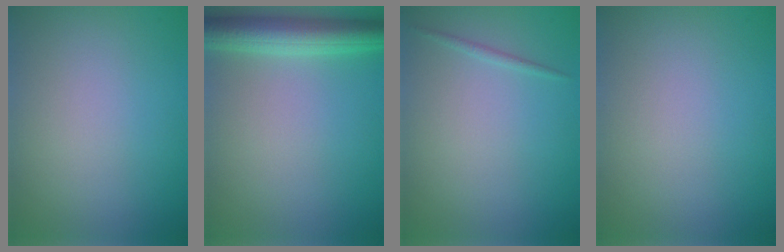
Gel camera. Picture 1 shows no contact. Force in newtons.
{"total": 4.9, "press": 4.9, "slide": 0.1}
{"total": 0.6, "press": 0.6, "slide": 0.1}
{"total": 0.0}